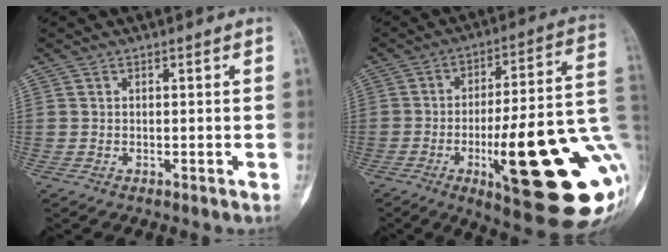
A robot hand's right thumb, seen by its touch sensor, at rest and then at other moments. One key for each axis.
{"total": 28.3, "fx": -6.6, "fy": 6.9, "fz": 26.6, "tx": -0.324, "ty": 0.005, "tz": -0.085}